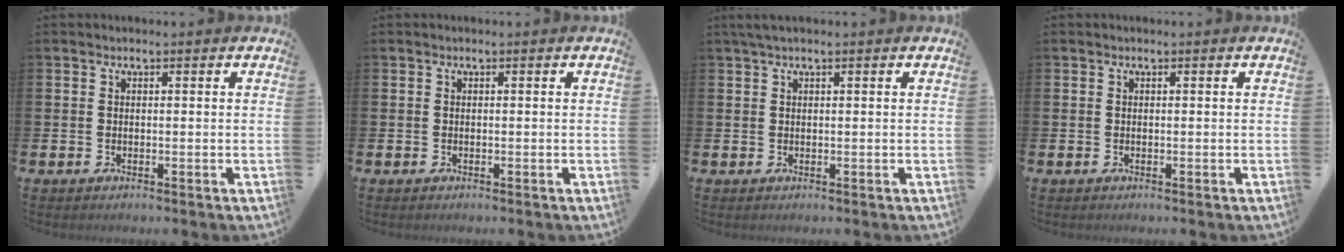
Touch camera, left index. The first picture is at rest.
{"total": 0.0}
{"total": 1.0, "force": [0.8, 0.2, 0.6], "torque": [-0.010, 0.002, 0.014]}
{"total": 0.0}